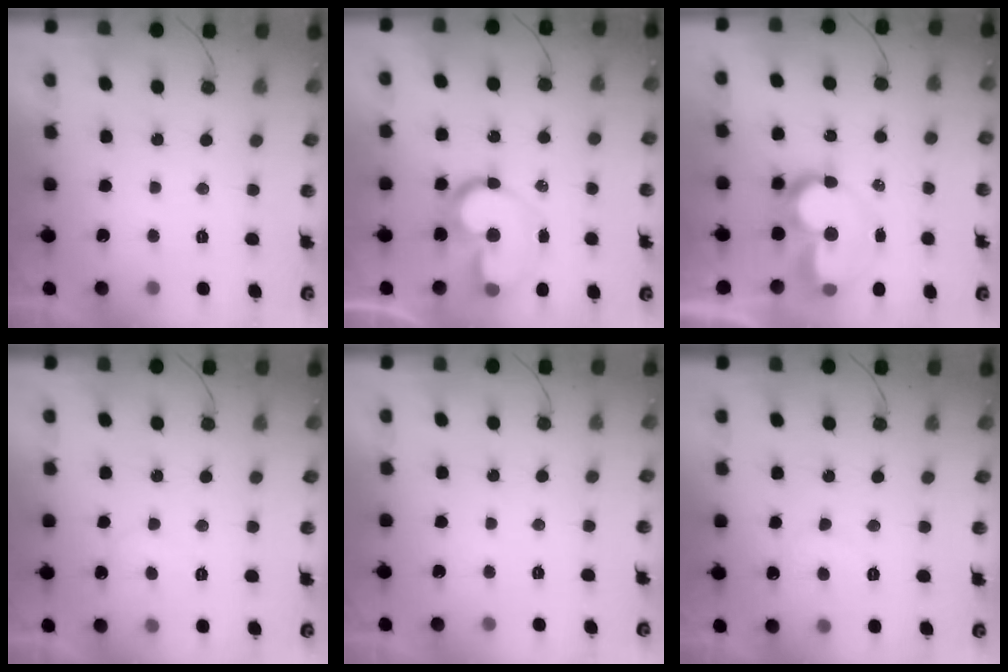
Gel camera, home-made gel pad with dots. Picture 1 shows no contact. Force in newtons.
{"total": 13.3, "press": 13.1, "slide": 1.9}
{"total": 12.3, "press": 12.2, "slide": 1.1}
{"total": 5.2, "press": 5.2, "slide": 0.4}
{"total": 0.0}
{"total": 6.4, "press": 6.4, "slide": 0.5}